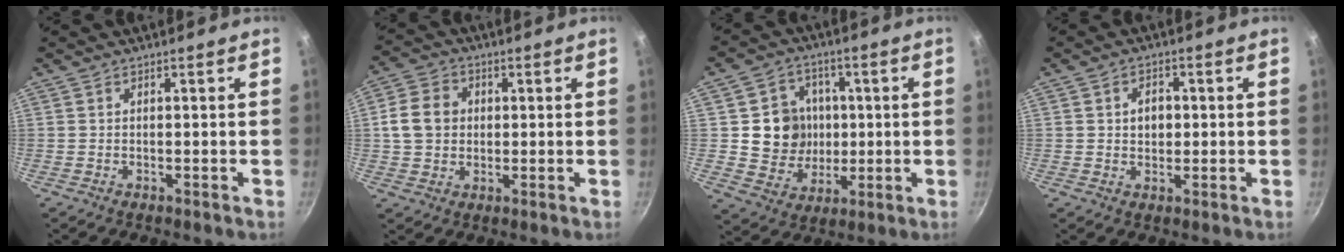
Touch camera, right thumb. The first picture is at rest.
{"total": 8.5, "force": [1.0, 7.1, 4.5], "torque": [-0.059, 0.008, 0.008]}
{"total": 12.0, "force": [0.8, 11.1, 4.7], "torque": [-0.039, 0.000, 0.019]}
{"total": 4.2, "force": [0.4, 3.2, 2.6], "torque": [-0.025, 0.004, 0.006]}